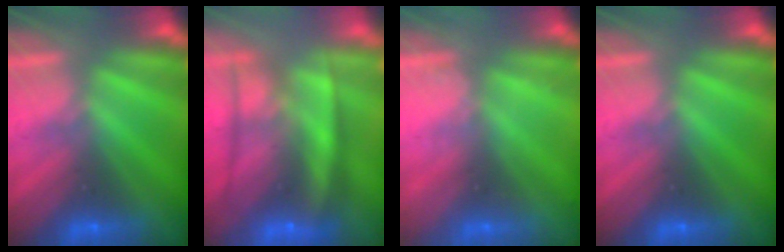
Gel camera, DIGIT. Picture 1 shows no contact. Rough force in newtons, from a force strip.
{"total": 5.8}
{"total": 2.2}
{"total": 0.0}